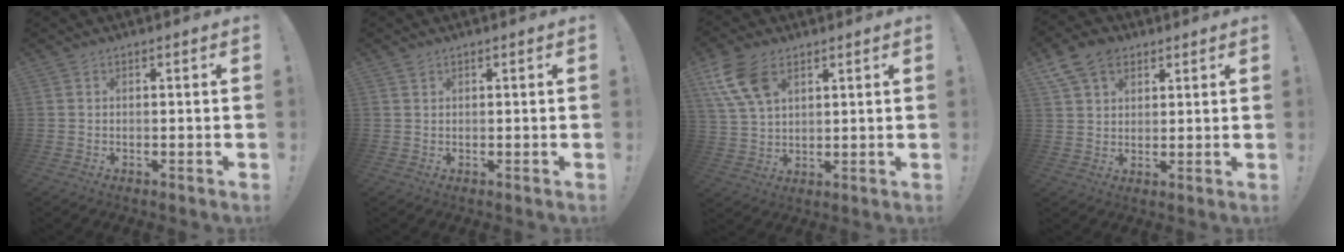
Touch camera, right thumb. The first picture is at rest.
{"total": 0.9, "force": [0.7, 0.5, 0.2], "torque": [-0.001, -0.001, 0.014]}
{"total": 11.7, "force": [5.9, 6.8, 7.4], "torque": [-0.151, -0.013, 0.116]}
{"total": 10.1, "force": [5.8, 6.9, 4.6], "torque": [-0.075, -0.018, 0.112]}